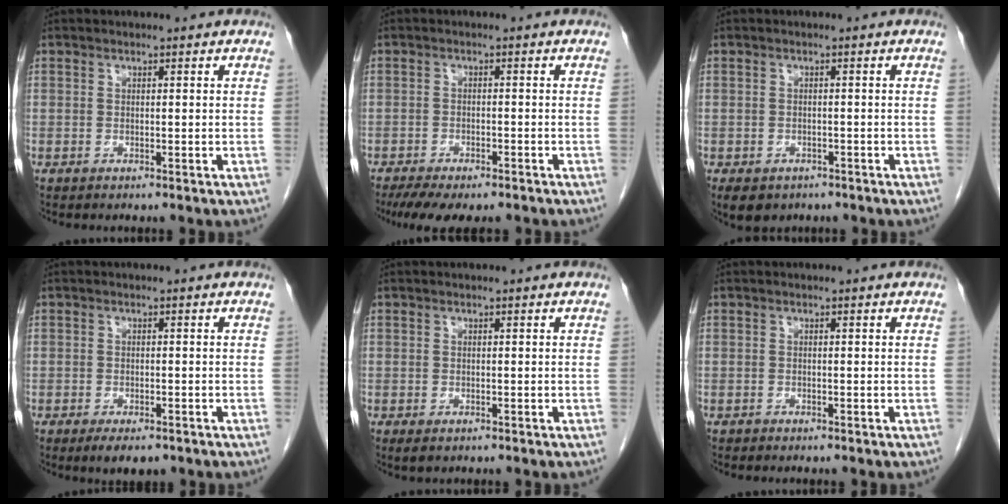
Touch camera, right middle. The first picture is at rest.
{"total": 8.5, "force": [-6.8, 2.4, 4.4], "torque": [-0.064, -0.007, -0.100]}
{"total": 8.6, "force": [-5.4, 5.8, 3.2], "torque": [-0.077, -0.009, -0.067]}
{"total": 3.7, "force": [-2.5, 1.5, 2.3], "torque": [-0.033, -0.006, -0.032]}
{"total": 1.2, "force": [-0.7, 0.6, 0.7], "torque": [-0.010, -0.001, -0.004]}
{"total": 0.0}